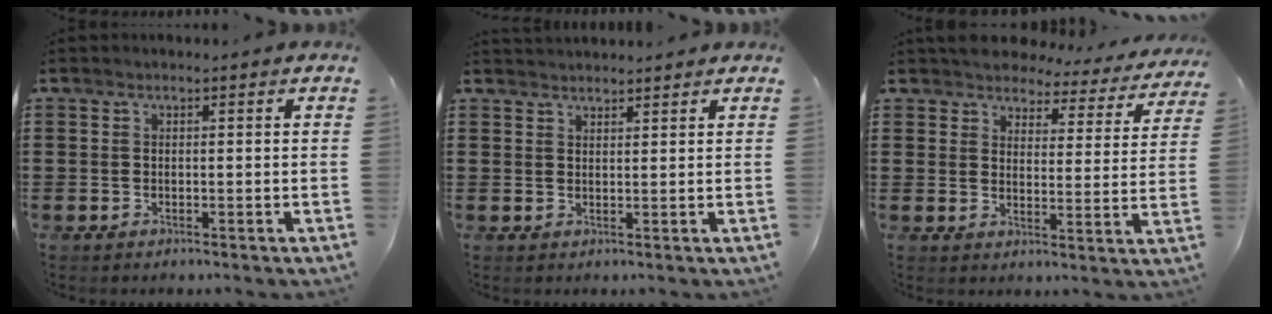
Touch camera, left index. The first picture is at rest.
{"total": 1.7, "force": [1.7, 0.1, -0.1], "torque": [-0.003, 0.001, 0.033]}
{"total": 4.4, "force": [4.3, 0.9, 0.5], "torque": [-0.036, -0.025, 0.072]}